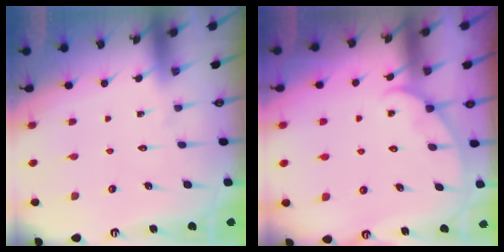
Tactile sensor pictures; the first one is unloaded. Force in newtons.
{"total": 3.6, "press": 3.6, "slide": 0.3}